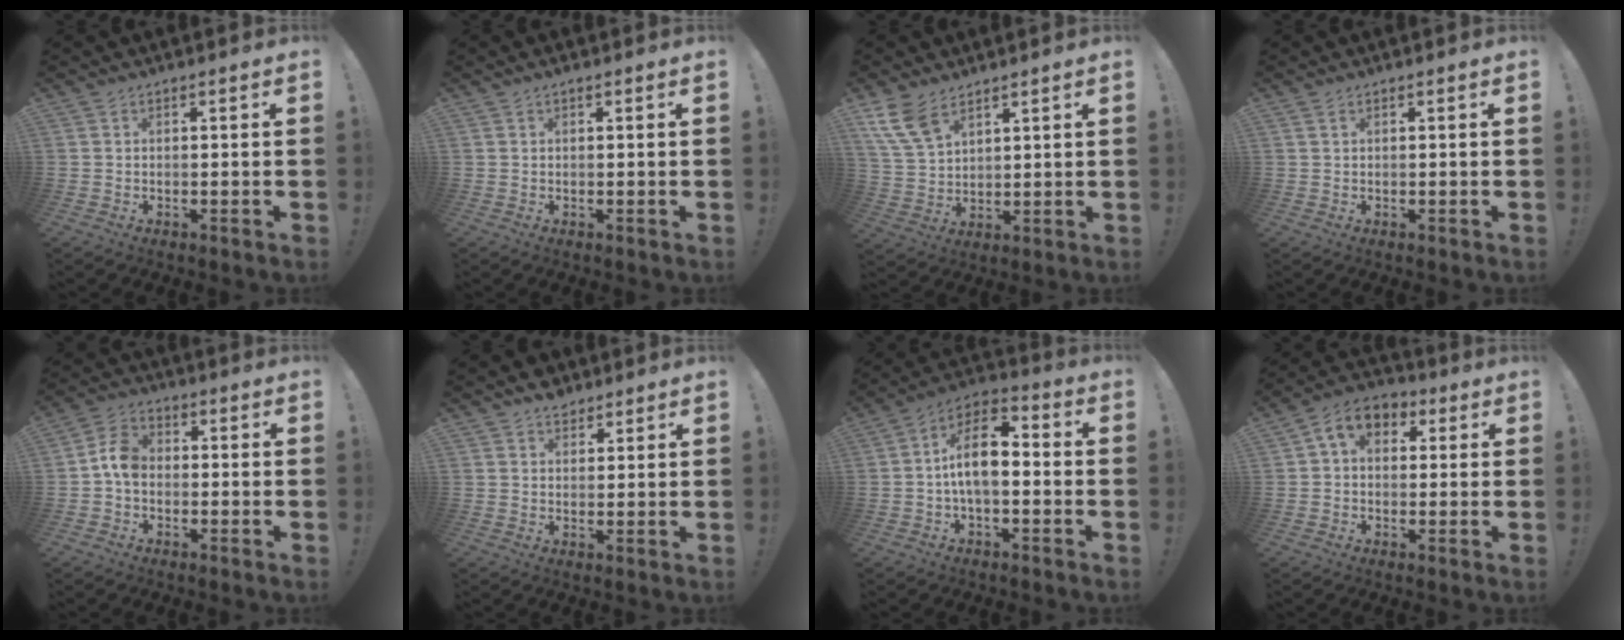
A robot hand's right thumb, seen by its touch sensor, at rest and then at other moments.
{"total": 0.0}
{"total": 9.9, "force": [6.6, 5.1, 5.3], "torque": [-0.110, -0.029, 0.130]}
{"total": 0.9, "force": [0.5, 0.3, 0.7], "torque": [-0.016, 0.001, 0.010]}
{"total": 7.0, "force": [-1.2, 4.9, 4.8], "torque": [-0.092, 0.019, -0.019]}
{"total": 4.0, "force": [3.0, 2.4, 0.8], "torque": [-0.007, -0.016, 0.055]}
{"total": 11.9, "force": [-0.6, 5.9, 10.4], "torque": [-0.190, 0.012, -0.012]}
{"total": 7.9, "force": [2.2, 5.6, 5.0], "torque": [-0.079, 0.005, 0.045]}